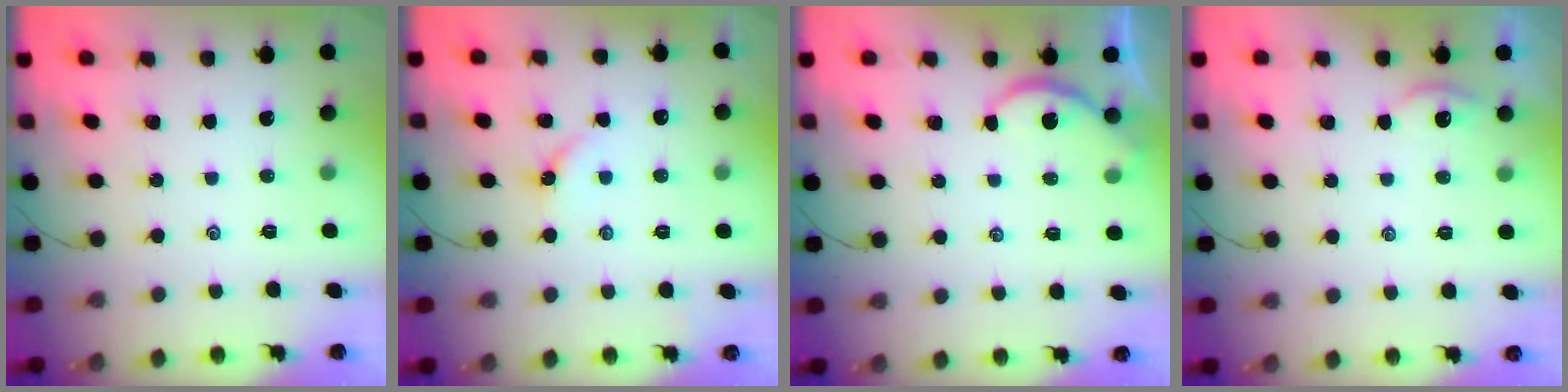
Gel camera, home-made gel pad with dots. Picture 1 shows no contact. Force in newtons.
{"total": 2.7, "press": 2.6, "slide": 0.6}
{"total": 3.9, "press": 3.9, "slide": 0.3}
{"total": 2.2, "press": 2.2, "slide": 0.3}